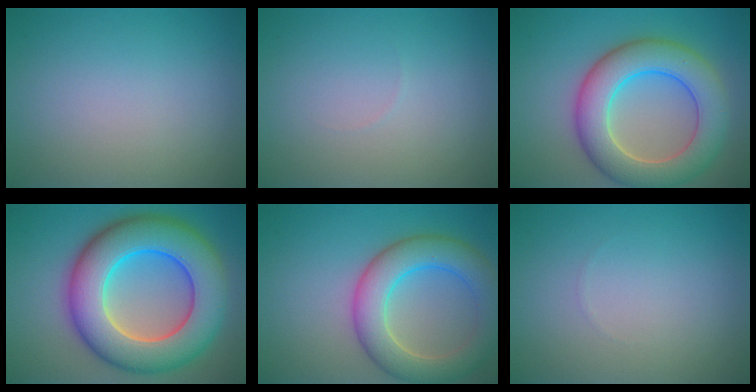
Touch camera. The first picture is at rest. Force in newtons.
{"total": 0.0}
{"total": 8.7, "press": 8.7, "slide": 0.4}
{"total": 12.9, "press": 12.9, "slide": 0.4}
{"total": 7.0, "press": 7.0, "slide": 0.3}
{"total": 0.0}